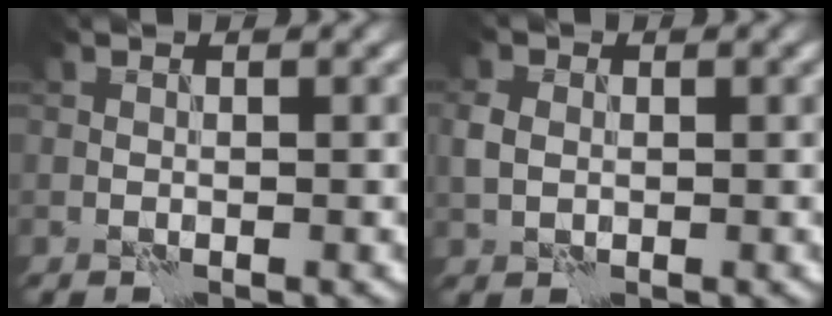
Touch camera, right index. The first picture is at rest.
{"total": 2.1, "force": [0.1, 1.7, 1.3], "torque": [-0.029, 0.005, -0.003]}